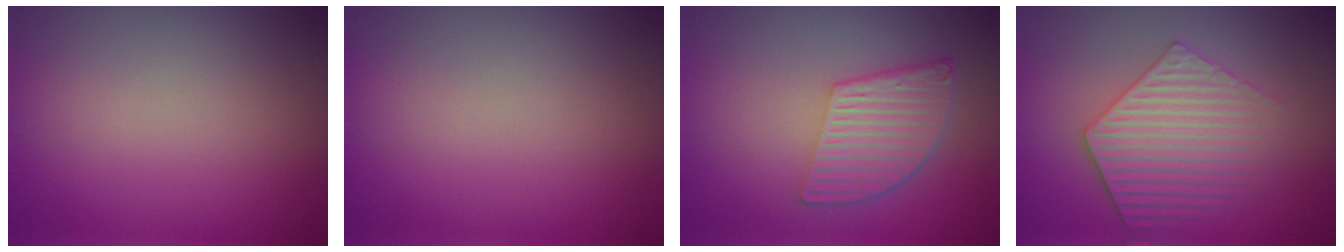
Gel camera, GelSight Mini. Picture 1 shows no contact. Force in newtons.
{"total": 0.0}
{"total": 5.1, "press": 3.7, "slide": 3.6}
{"total": 5.5, "press": 4.4, "slide": 3.2}